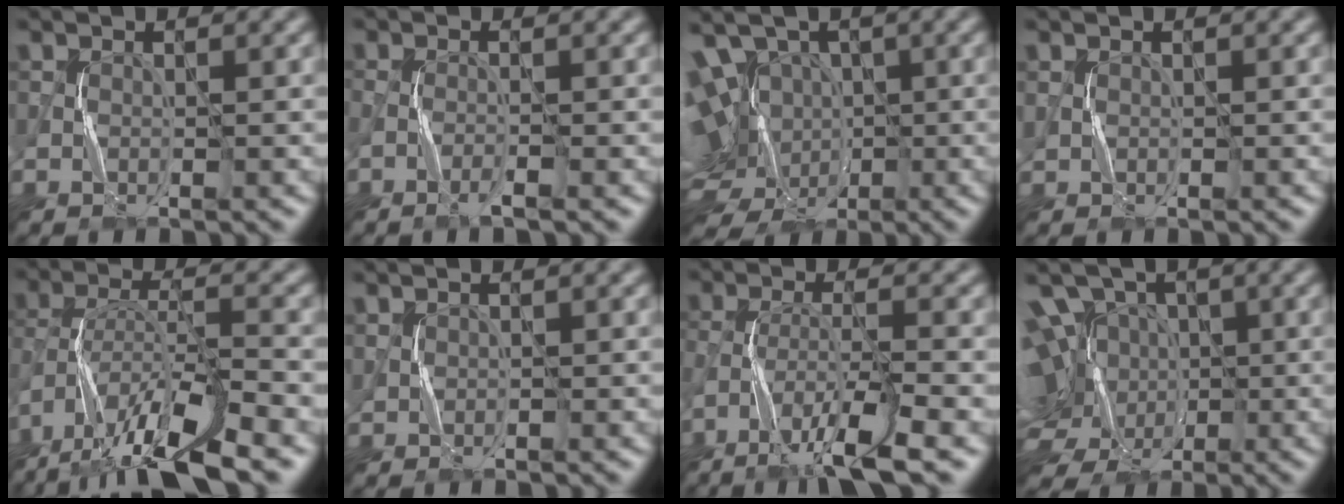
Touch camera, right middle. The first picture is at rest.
{"total": 1.6, "force": [-0.8, 0.2, 1.3], "torque": [-0.030, 0.003, -0.019]}
{"total": 15.4, "force": [-1.1, 12.0, 9.6], "torque": [-0.173, 0.008, -0.030]}
{"total": 0.5, "force": [0.2, 0.5, 0.0], "torque": [0.000, 0.000, 0.007]}
{"total": 12.5, "force": [-9.1, 3.2, 8.0], "torque": [-0.157, 0.001, -0.157]}
{"total": 0.6, "force": [0.3, 0.4, 0.4], "torque": [-0.008, 0.003, 0.007]}
{"total": 6.6, "force": [-4.0, 0.9, 5.2], "torque": [-0.095, -0.004, -0.079]}
{"total": 12.4, "force": [-0.3, 9.8, 7.6], "torque": [-0.136, 0.023, -0.032]}